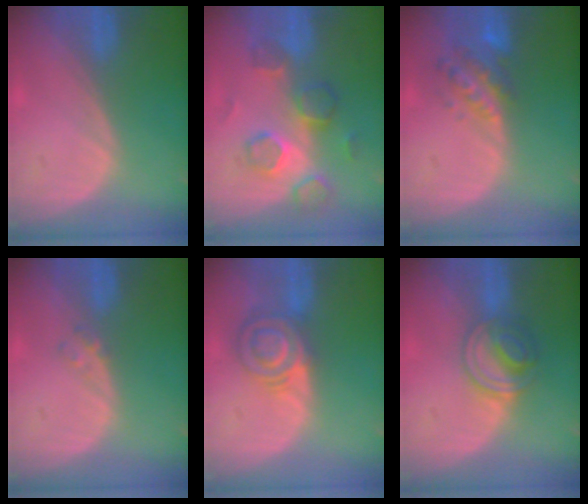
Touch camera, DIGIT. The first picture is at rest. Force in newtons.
{"total": 7.9, "press": 7.7, "slide": 2.1}
{"total": 5.9, "press": 5.6, "slide": 1.8}
{"total": 1.2, "press": 1.2, "slide": 0.2}
{"total": 6.4, "press": 6.2, "slide": 1.6}
{"total": 5.6, "press": 5.6, "slide": 0.6}